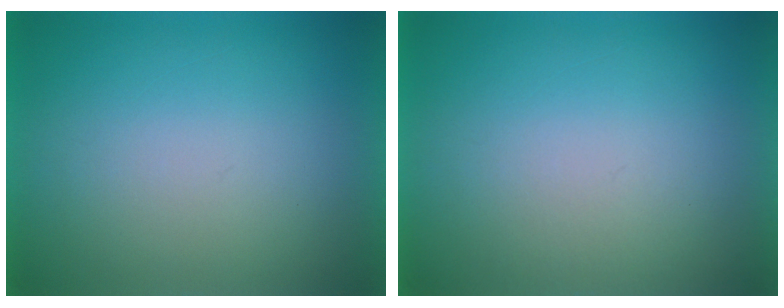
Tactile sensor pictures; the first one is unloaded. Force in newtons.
{"total": 1.1}